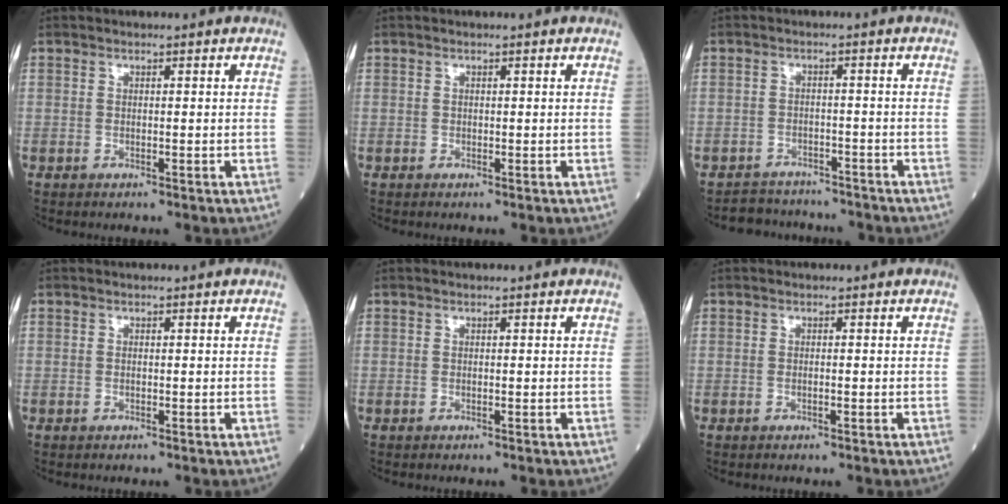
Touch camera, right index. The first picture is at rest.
{"total": 0.0}
{"total": 5.6, "force": [-5.1, 2.3, -0.6], "torque": [0.018, 0.019, -0.073]}
{"total": 0.0}
{"total": 0.0}
{"total": 0.7, "force": [-0.2, 0.1, 0.6], "torque": [-0.013, 0.000, -0.003]}